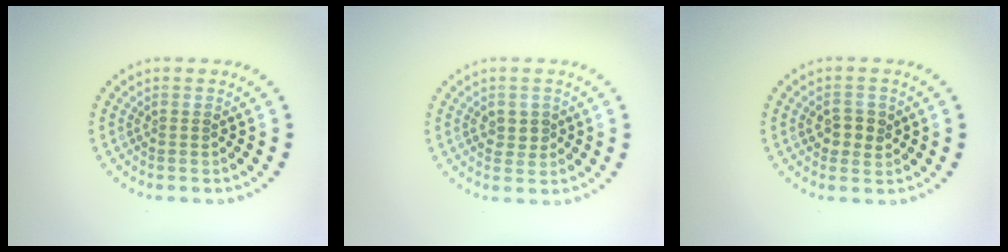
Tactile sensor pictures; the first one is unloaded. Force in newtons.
{"total": 1.3, "press": 1.3, "slide": 0.3}
{"total": 2.4, "press": 2.3, "slide": 0.4}